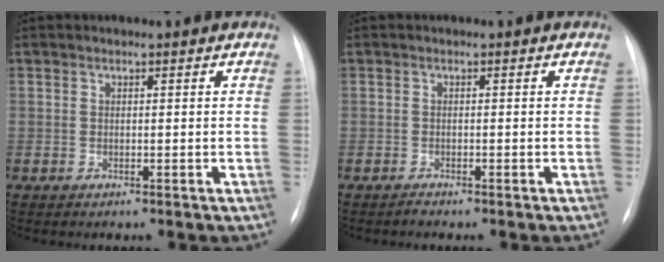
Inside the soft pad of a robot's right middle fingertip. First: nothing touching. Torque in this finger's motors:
{"motor_torque": [0.24, -0.17, 0.00, 0.00]}